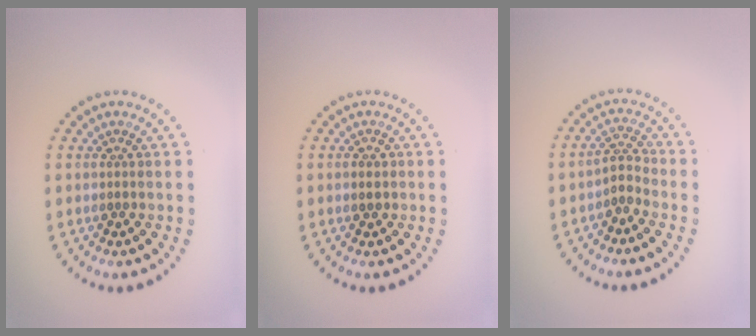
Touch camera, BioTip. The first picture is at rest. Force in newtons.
{"total": 1.1, "press": 1.0, "slide": 0.5}
{"total": 2.1, "press": 1.4, "slide": 1.5}